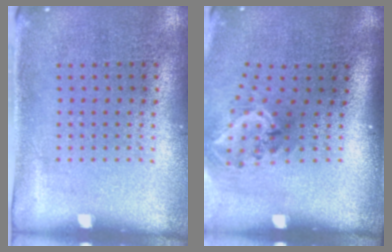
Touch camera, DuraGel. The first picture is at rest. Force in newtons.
{"total": 2.1, "press": 1.3, "slide": 1.6}